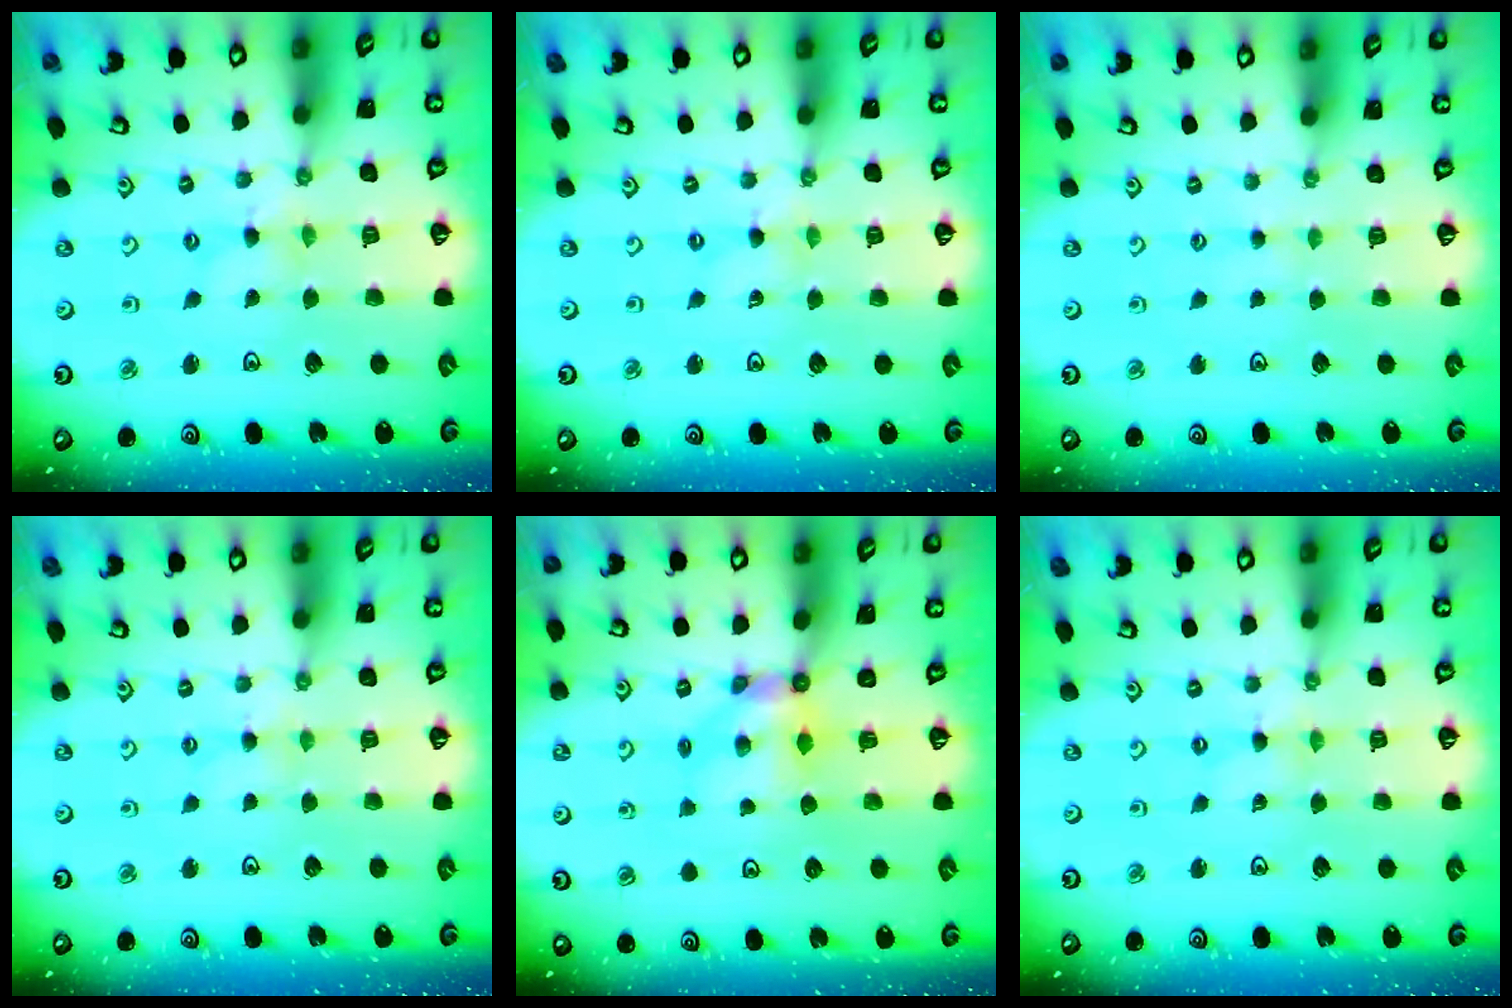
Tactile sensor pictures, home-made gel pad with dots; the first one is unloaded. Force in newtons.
{"total": 0.0}
{"total": 1.4, "press": 1.4, "slide": 0.2}
{"total": 2.7, "press": 2.6, "slide": 0.4}
{"total": 5.3, "press": 5.3, "slide": 0.2}
{"total": 0.0}